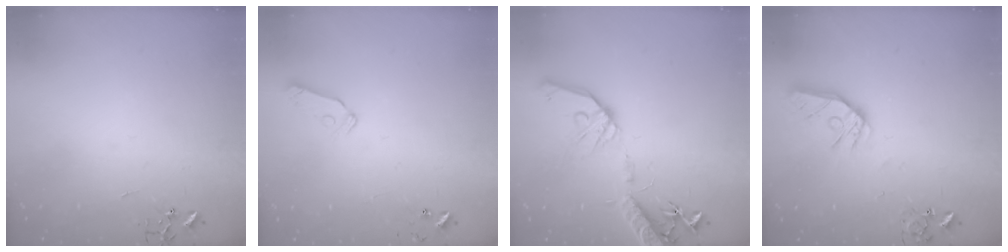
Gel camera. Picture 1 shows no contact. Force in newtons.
{"total": 7.1, "press": 7.1, "slide": 0.5}
{"total": 16.3, "press": 16.0, "slide": 3.2}
{"total": 14.1, "press": 14.0, "slide": 1.7}